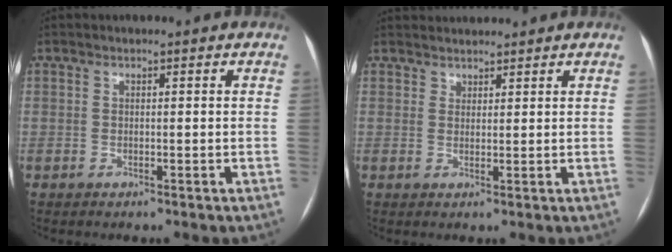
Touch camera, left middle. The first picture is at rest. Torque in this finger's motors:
{"motor_torque": [0.00, -0.06, -0.16, -0.03]}